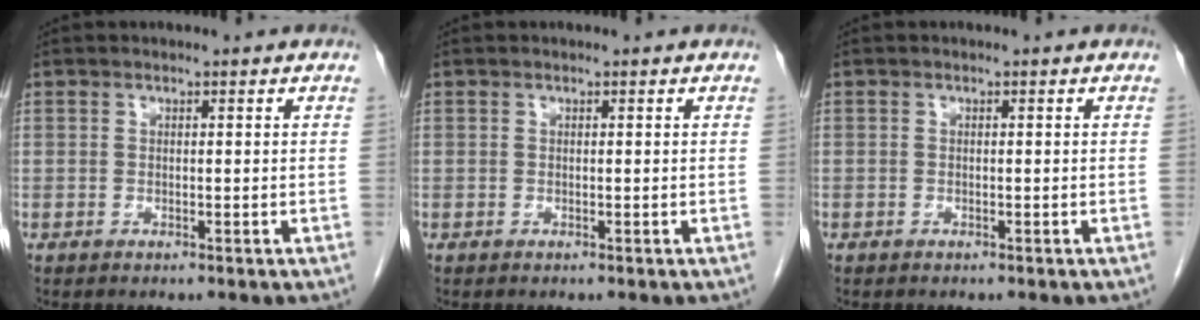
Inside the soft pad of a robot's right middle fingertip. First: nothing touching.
{"total": 0.0}
{"total": 0.0}